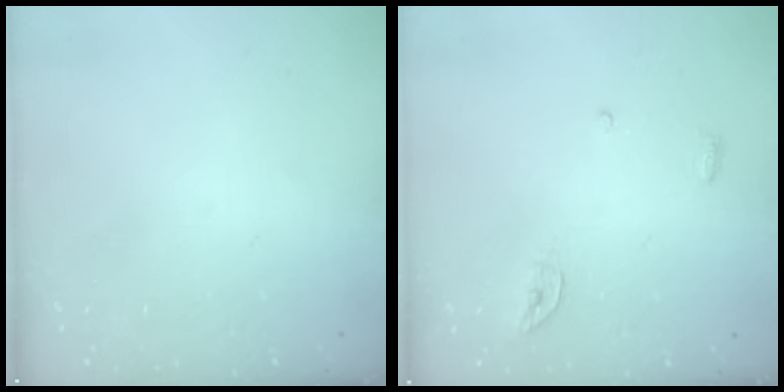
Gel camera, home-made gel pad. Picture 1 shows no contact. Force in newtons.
{"total": 3.8, "press": 3.7, "slide": 0.3}